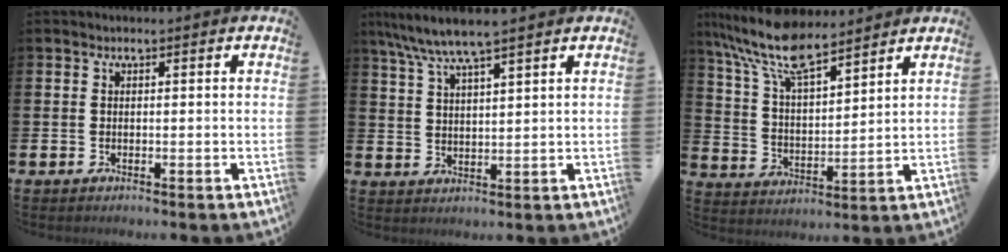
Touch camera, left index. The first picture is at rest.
{"total": 6.0, "force": [5.3, 0.2, 2.8], "torque": [-0.069, -0.020, 0.094]}
{"total": 10.5, "force": [8.9, 2.5, 4.9], "torque": [-0.132, -0.037, 0.161]}